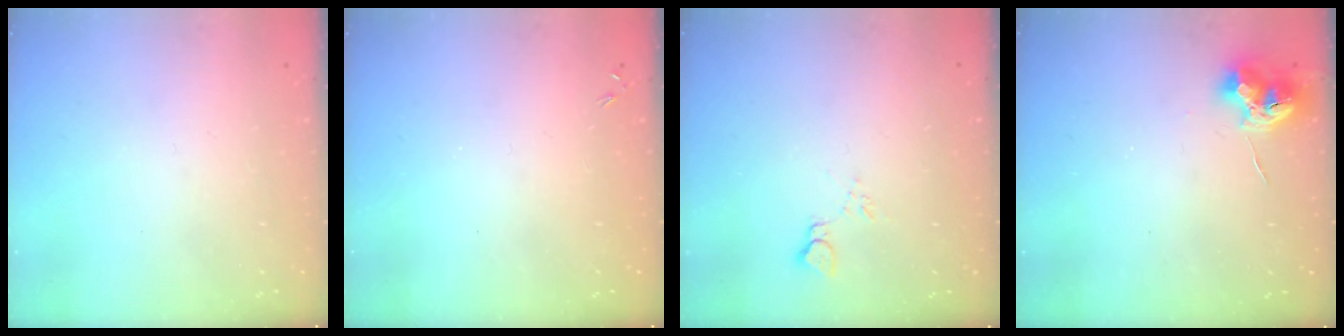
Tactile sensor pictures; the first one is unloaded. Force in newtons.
{"total": 0.0}
{"total": 5.4, "press": 5.4, "slide": 0.7}
{"total": 9.9, "press": 9.9, "slide": 0.5}